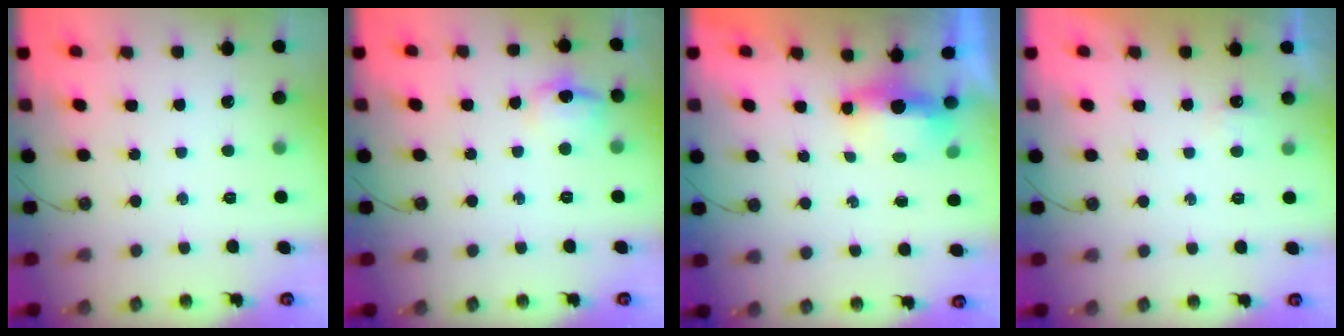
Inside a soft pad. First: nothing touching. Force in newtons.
{"total": 9.5, "press": 9.4, "slide": 0.8}
{"total": 5.0, "press": 4.9, "slide": 1.3}
{"total": 2.9, "press": 2.8, "slide": 0.5}